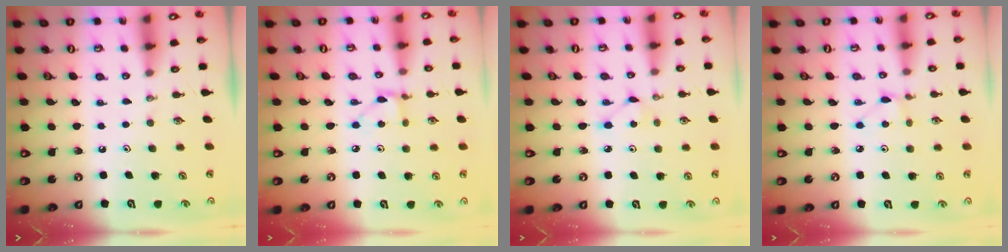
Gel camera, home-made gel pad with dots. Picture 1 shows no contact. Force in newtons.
{"total": 3.5, "press": 3.5, "slide": 0.4}
{"total": 3.4, "press": 3.3, "slide": 0.4}
{"total": 2.9, "press": 2.9, "slide": 0.4}